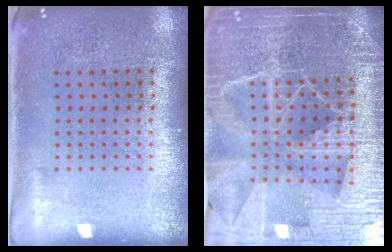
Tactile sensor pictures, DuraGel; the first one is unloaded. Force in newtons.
{"total": 6.0, "press": 5.2, "slide": 2.8}